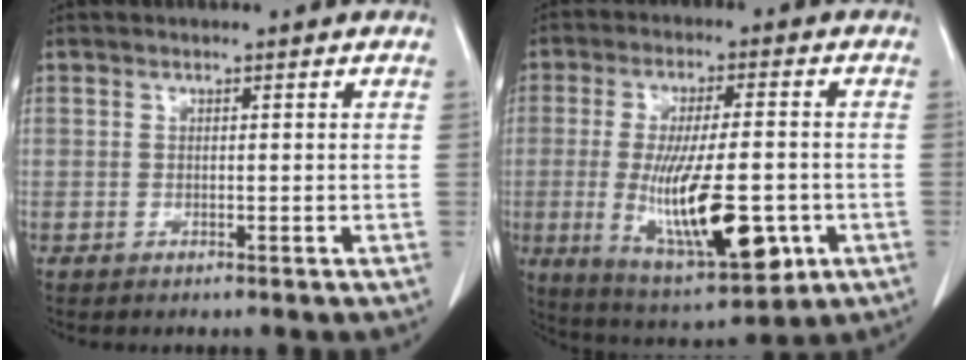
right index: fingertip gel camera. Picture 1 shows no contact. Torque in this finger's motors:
{"motor_torque": [1.58, -0.56, 0.81, 0.21]}